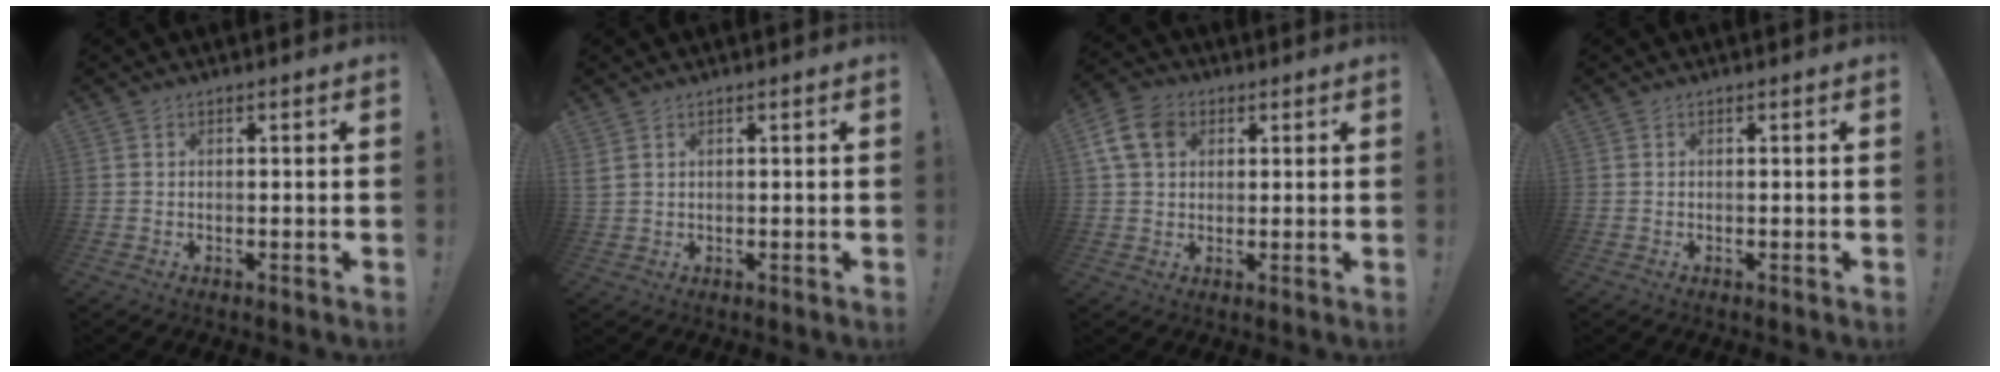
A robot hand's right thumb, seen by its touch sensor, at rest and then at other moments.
{"total": 1.6, "force": [0.9, 0.7, 1.1], "torque": [-0.023, 0.000, 0.018]}
{"total": 10.4, "force": [3.9, 7.7, 5.8], "torque": [-0.105, 0.000, 0.080]}
{"total": 0.0}